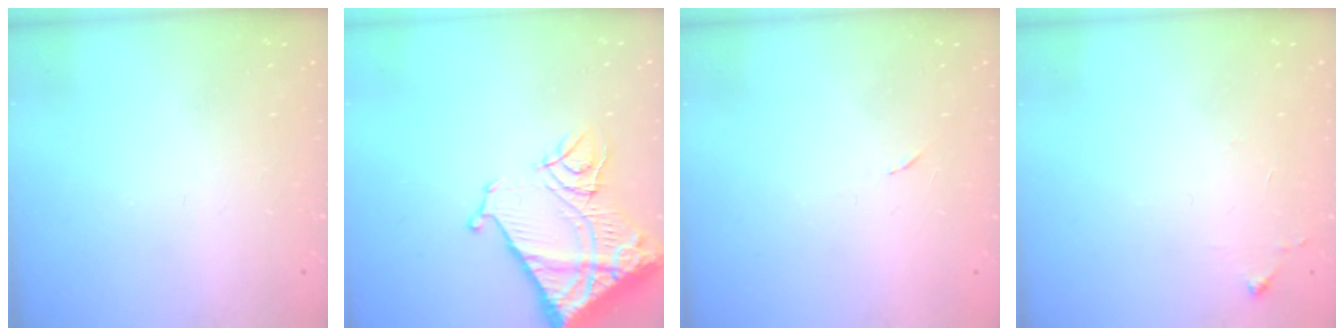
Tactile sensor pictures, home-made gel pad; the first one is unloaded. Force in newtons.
{"total": 18.4, "press": 18.3, "slide": 2.2}
{"total": 3.5, "press": 3.3, "slide": 1.2}
{"total": 4.7, "press": 4.7, "slide": 0.6}